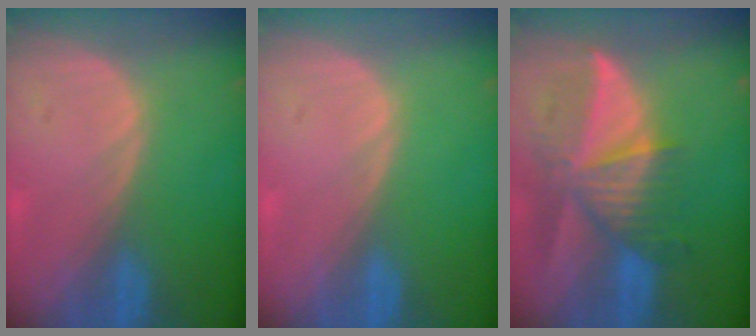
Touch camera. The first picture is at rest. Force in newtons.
{"total": 0.0}
{"total": 9.7, "press": 8.6, "slide": 4.4}